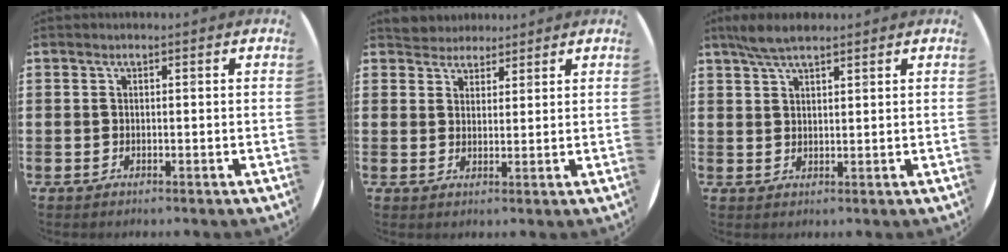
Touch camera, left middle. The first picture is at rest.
{"total": 3.3, "force": [3.1, 1.0, -0.4], "torque": [-0.002, -0.003, 0.060]}
{"total": 4.3, "force": [3.4, 0.9, 2.5], "torque": [-0.056, 0.004, 0.061]}